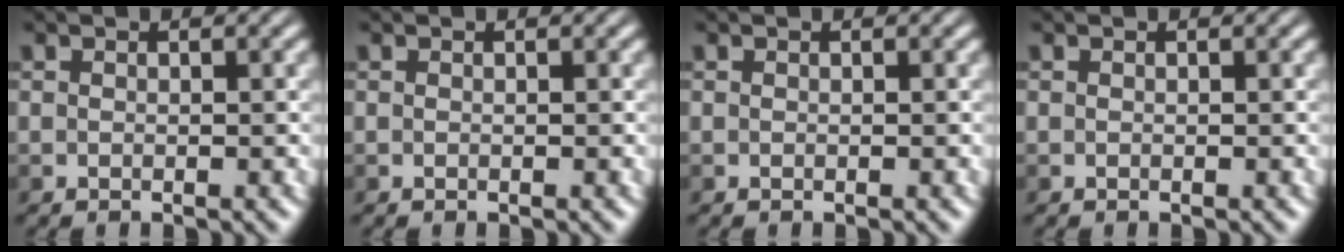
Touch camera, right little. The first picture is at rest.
{"total": 0.0}
{"total": 0.0}
{"total": 0.0}